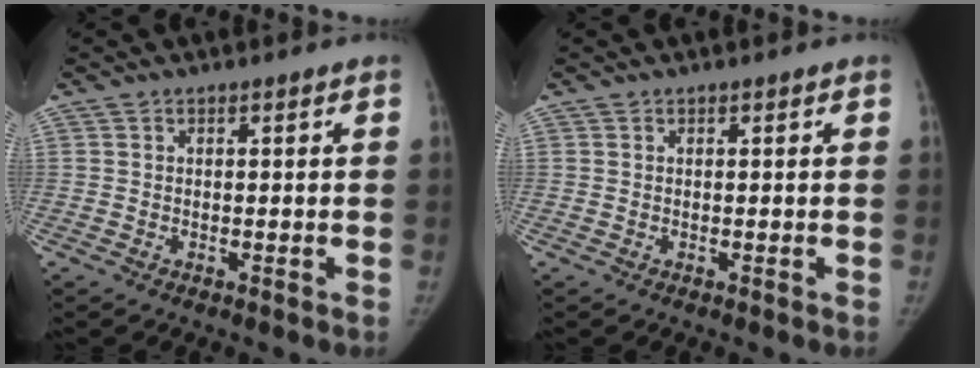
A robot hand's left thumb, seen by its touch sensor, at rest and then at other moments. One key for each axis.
{"total": 0.0}